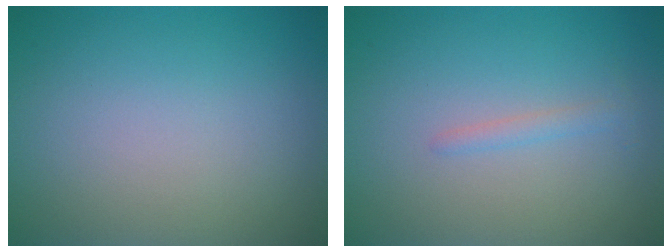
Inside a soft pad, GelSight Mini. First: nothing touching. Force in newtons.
{"total": 1.0, "press": 1.0, "slide": 0.0}